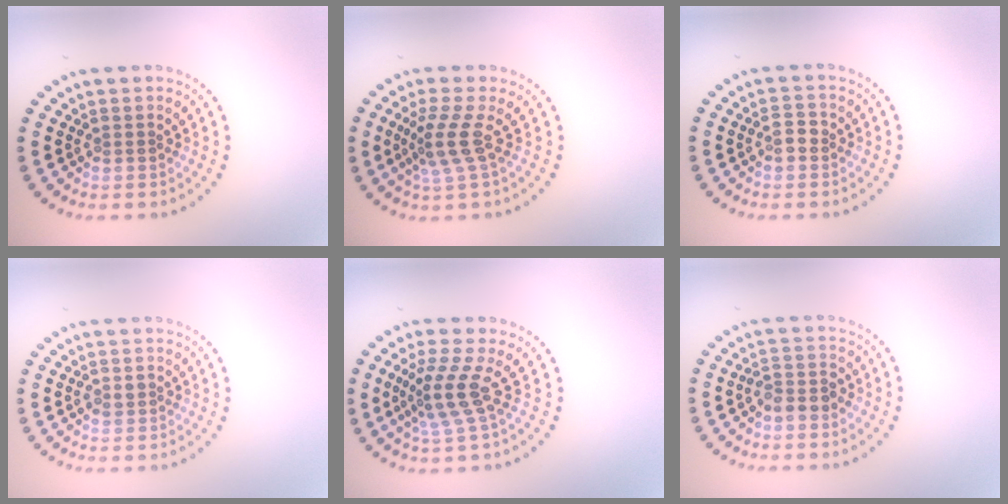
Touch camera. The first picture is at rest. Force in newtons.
{"total": 3.0, "press": 2.2, "slide": 2.0}
{"total": 1.4, "press": 1.4, "slide": 0.2}
{"total": 1.0, "press": 1.0, "slide": 0.1}
{"total": 3.6, "press": 2.7, "slide": 2.4}
{"total": 2.2, "press": 2.0, "slide": 0.8}